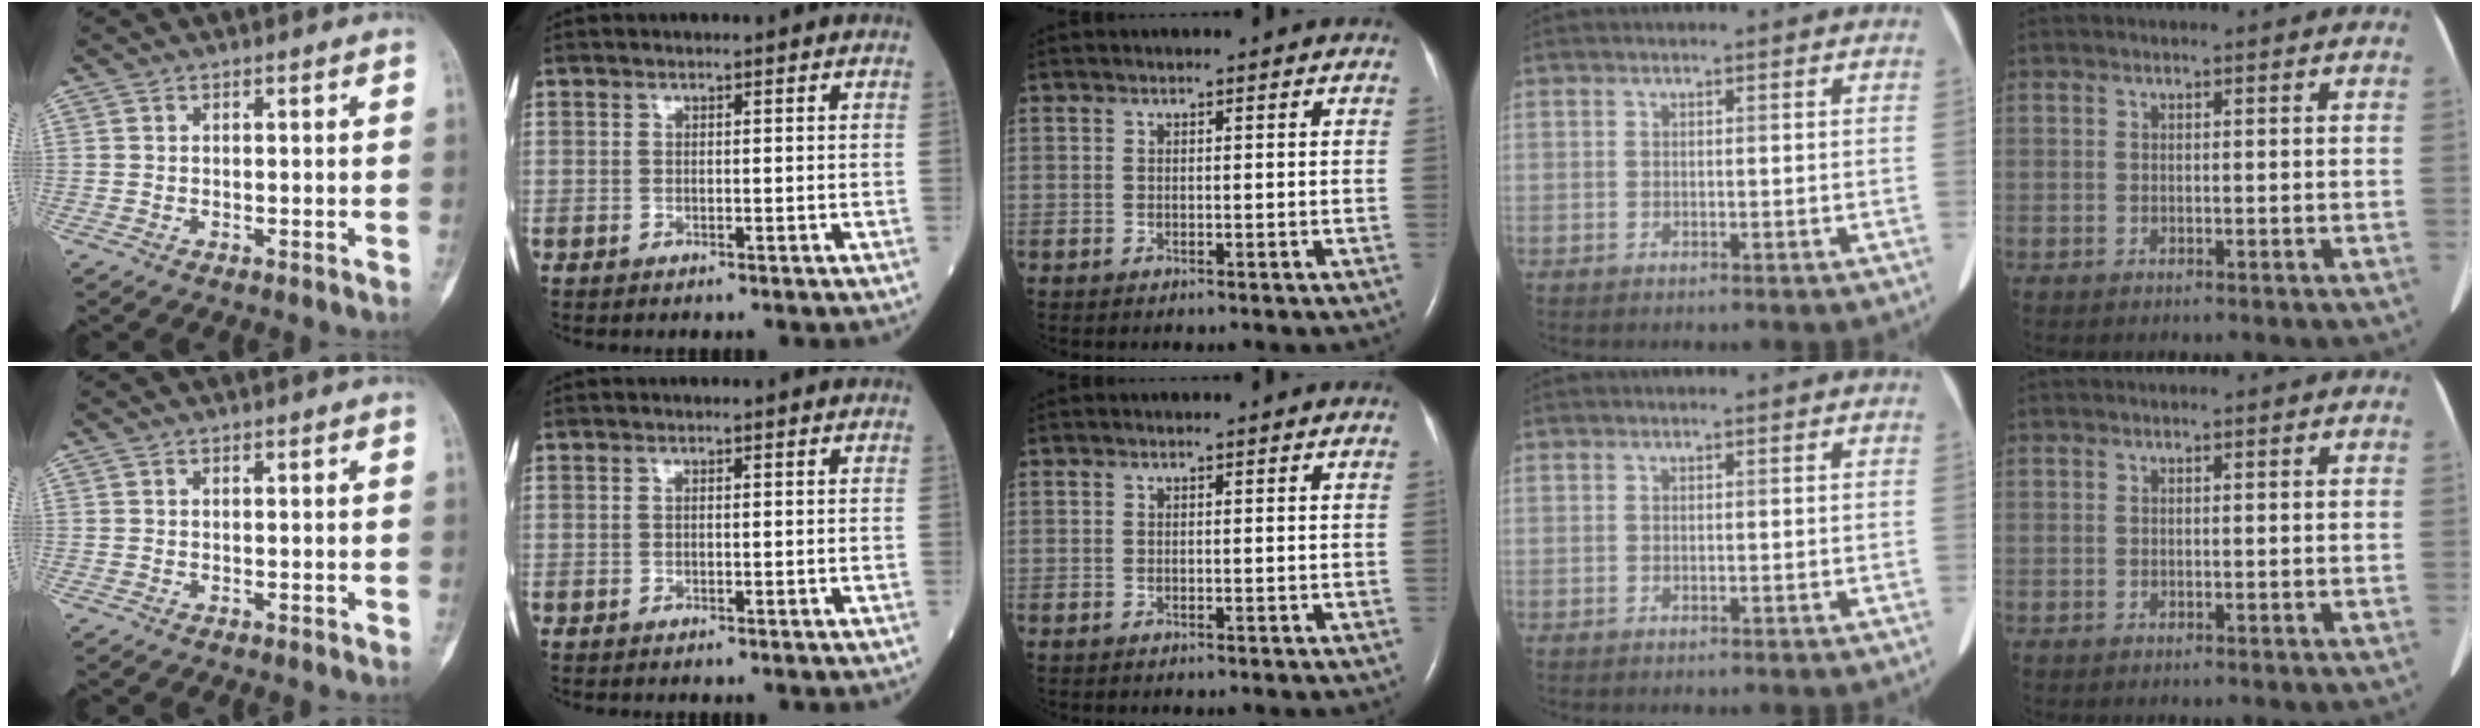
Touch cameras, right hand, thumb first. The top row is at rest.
{}